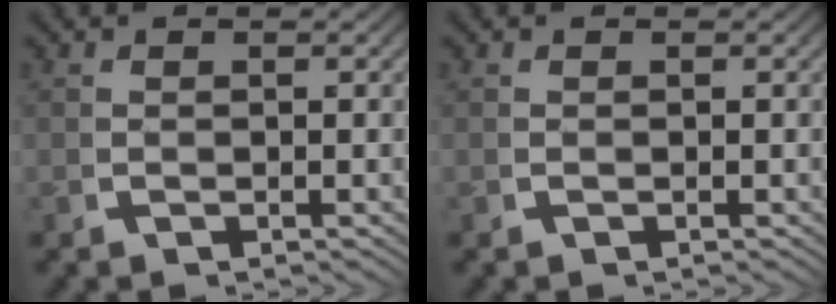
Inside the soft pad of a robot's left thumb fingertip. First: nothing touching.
{"total": 0.0}